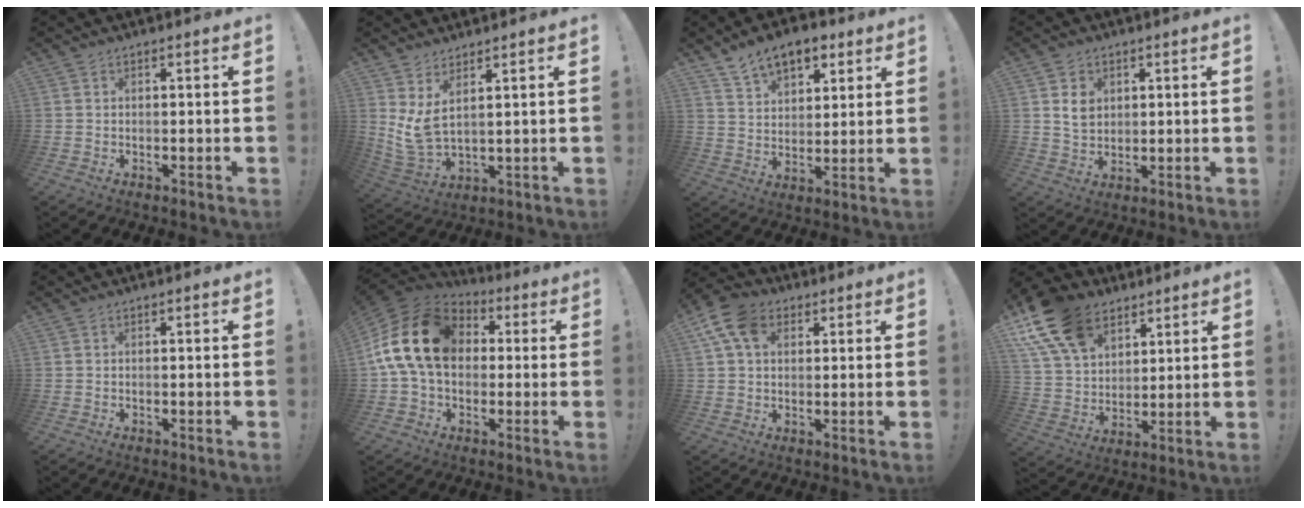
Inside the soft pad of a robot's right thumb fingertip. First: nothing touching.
{"total": 7.5, "force": [3.8, 2.7, 5.9], "torque": [-0.115, -0.038, 0.074]}
{"total": 11.4, "force": [7.6, 6.6, 5.2], "torque": [-0.078, -0.037, 0.144]}
{"total": 6.1, "force": [2.3, 5.0, 2.7], "torque": [-0.029, -0.006, 0.042]}
{"total": 0.0}
{"total": 19.9, "force": [3.1, 14.4, 13.4], "torque": [-0.249, 0.013, 0.062]}
{"total": 11.6, "force": [4.6, 8.0, 7.0], "torque": [-0.125, -0.006, 0.092]}
{"total": 17.9, "force": [10.0, 11.9, 8.8], "torque": [-0.166, -0.047, 0.192]}